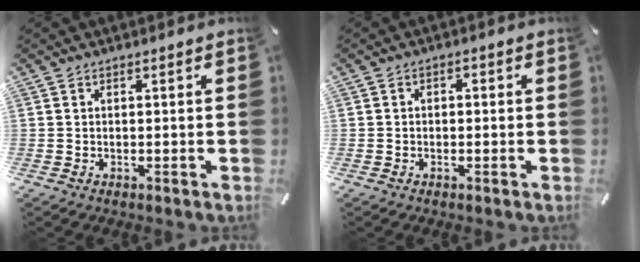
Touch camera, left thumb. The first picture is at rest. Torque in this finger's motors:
{"motor_torque": [-0.14, -0.12, 0.04, 0.24, 0.00]}